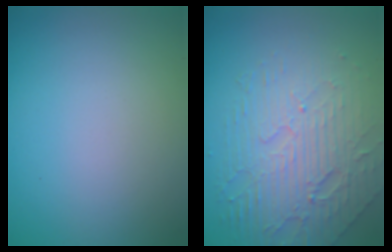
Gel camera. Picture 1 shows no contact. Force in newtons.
{"total": 5.6, "press": 4.4, "slide": 3.4}